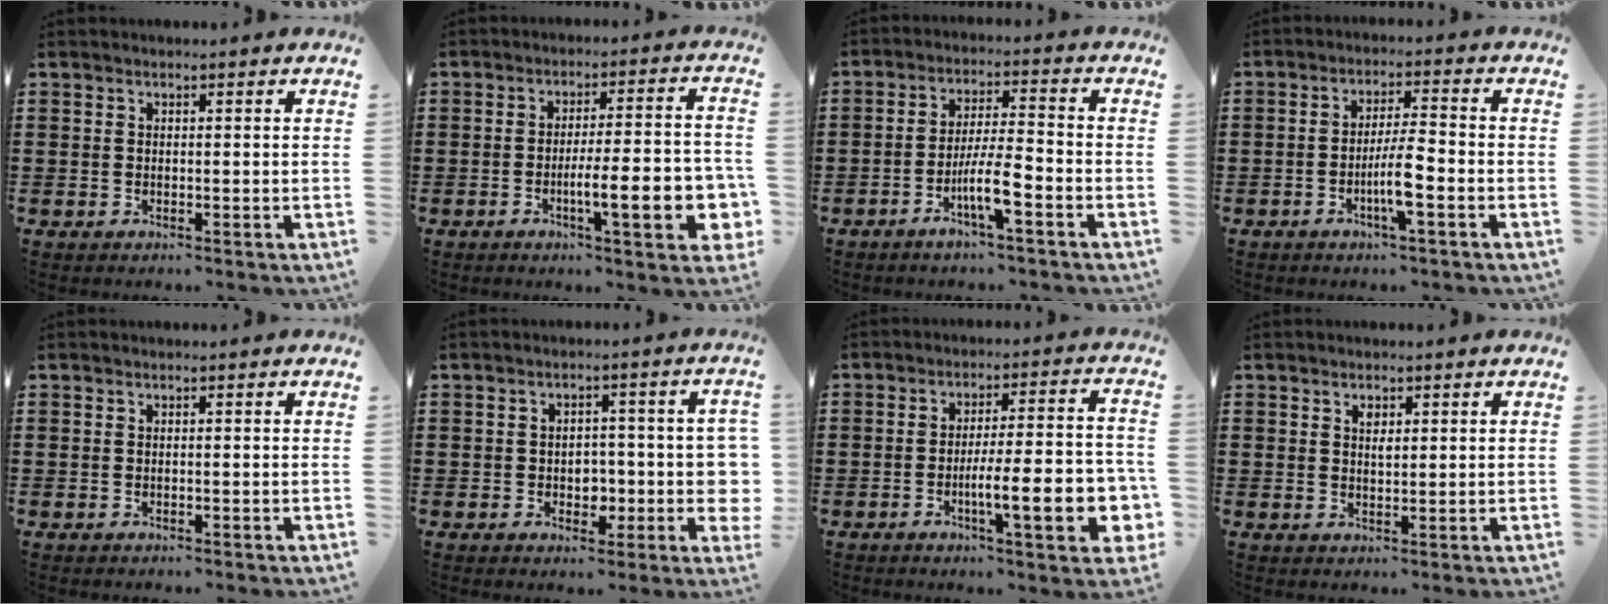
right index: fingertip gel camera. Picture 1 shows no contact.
{"total": 10.5, "force": [-3.2, 2.4, 9.7], "torque": [-0.156, -0.005, -0.053]}
{"total": 6.9, "force": [-3.4, 0.7, 5.9], "torque": [-0.119, -0.008, -0.066]}
{"total": 5.5, "force": [-2.0, 0.5, 5.1], "torque": [-0.099, -0.007, -0.041]}
{"total": 0.0}
{"total": 4.4, "force": [-0.8, 3.2, 2.9], "torque": [-0.038, 0.000, -0.021]}
{"total": 12.0, "force": [-3.6, 2.7, 11.1], "torque": [-0.185, -0.006, -0.062]}
{"total": 1.5, "force": [0.7, 0.8, 1.1], "torque": [-0.015, 0.001, 0.010]}